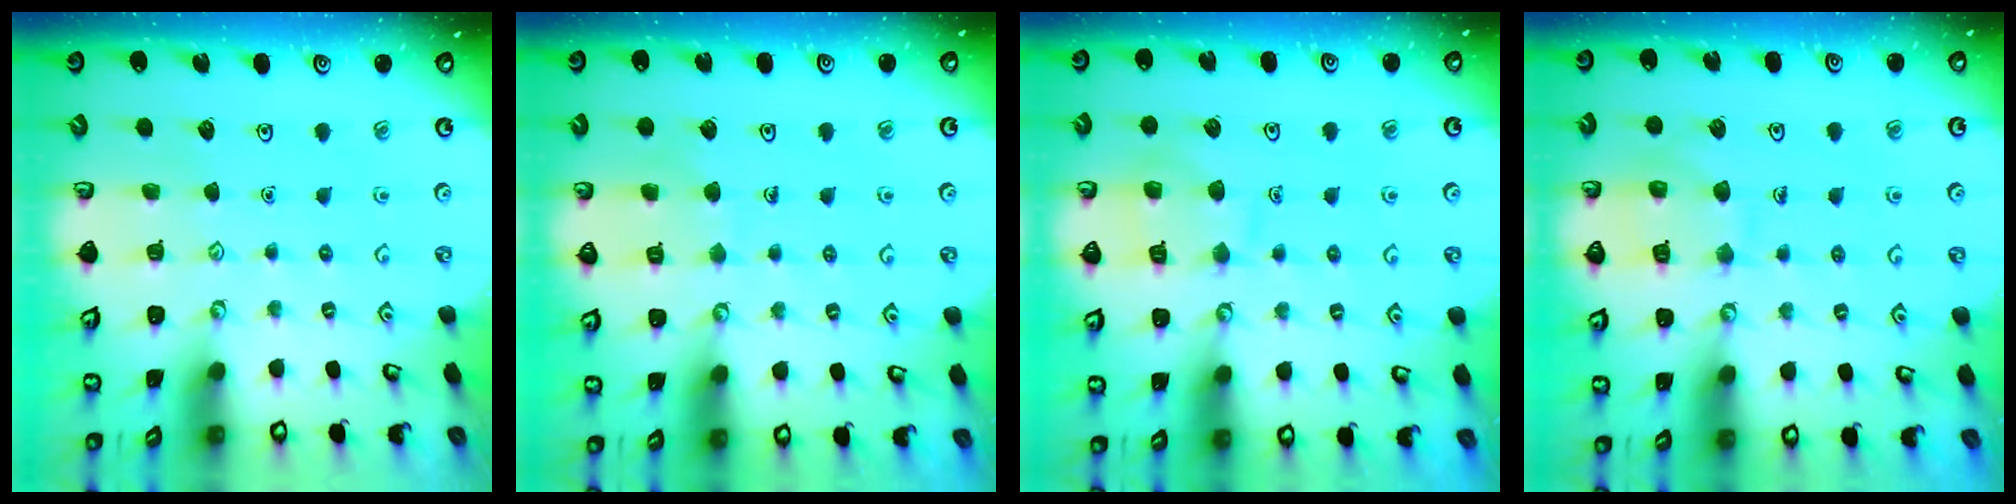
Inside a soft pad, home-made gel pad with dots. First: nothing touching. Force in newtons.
{"total": 5.5, "press": 5.5, "slide": 0.6}
{"total": 9.7, "press": 9.7, "slide": 0.9}
{"total": 9.1, "press": 9.0, "slide": 0.9}